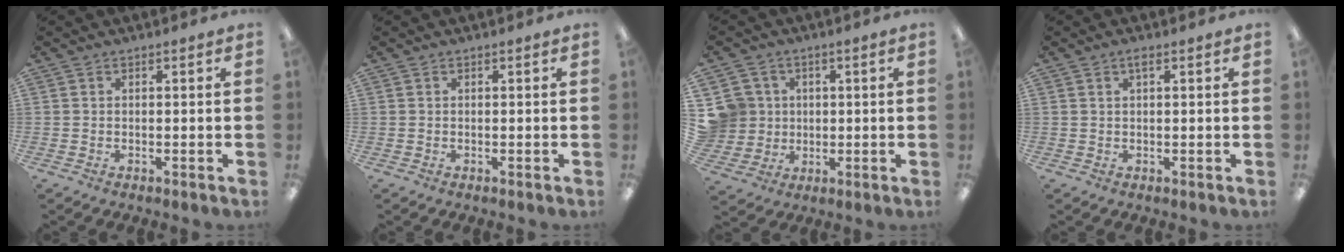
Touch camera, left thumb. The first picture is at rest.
{"total": 0.0}
{"total": 8.4, "force": [1.7, 8.2, 0.8], "torque": [-0.038, 0.005, 0.044]}
{"total": 1.7, "force": [0.8, 0.4, 1.5], "torque": [-0.031, 0.004, 0.012]}